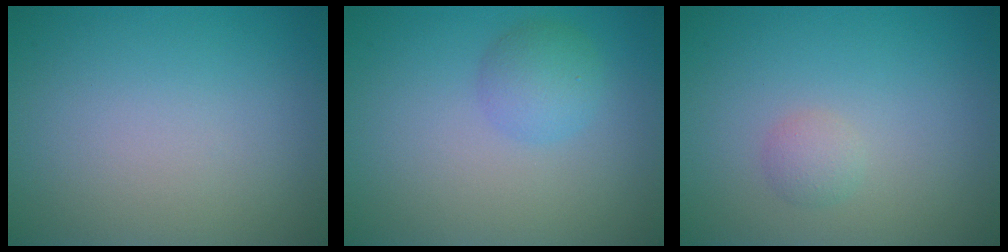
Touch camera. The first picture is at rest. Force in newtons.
{"total": 2.4, "press": 2.4, "slide": 0.1}
{"total": 1.2, "press": 1.2, "slide": 0.1}